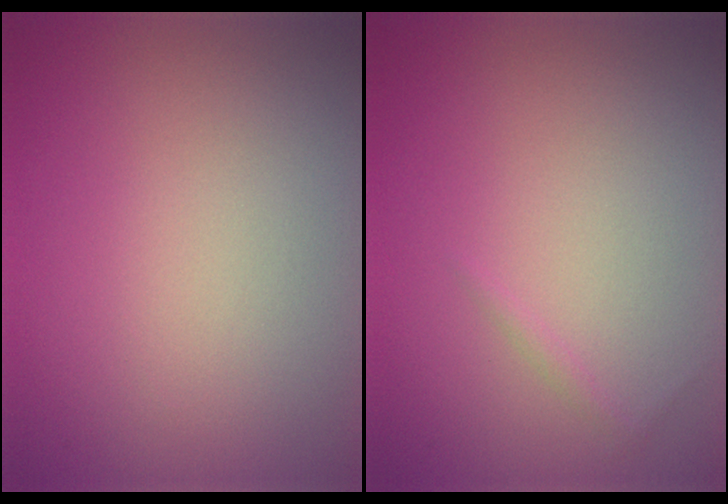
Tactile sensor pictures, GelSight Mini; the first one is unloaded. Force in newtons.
{"total": 0.5, "press": 0.5, "slide": 0.0}